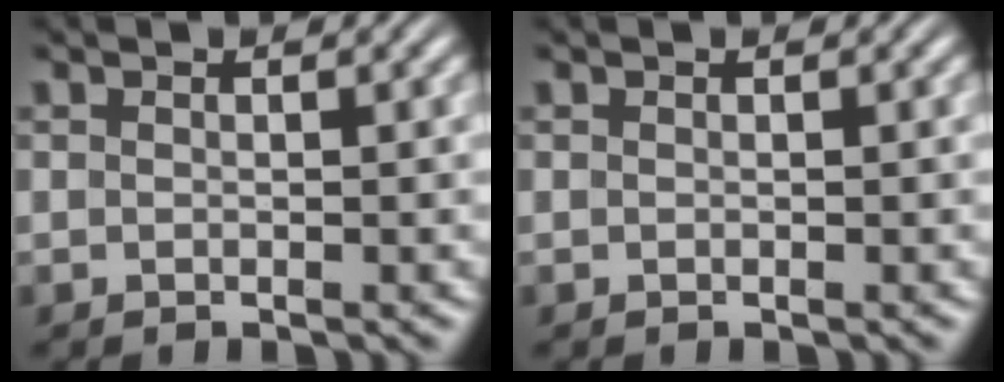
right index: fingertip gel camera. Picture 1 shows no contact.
{"total": 0.0}